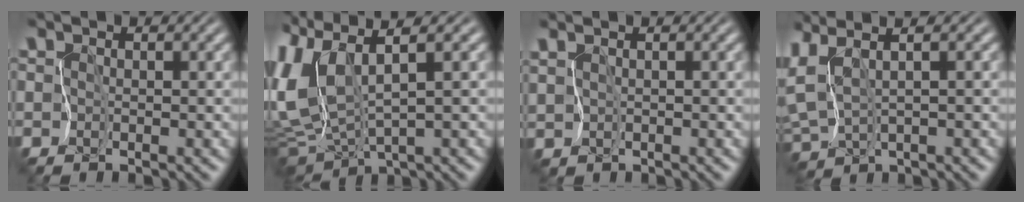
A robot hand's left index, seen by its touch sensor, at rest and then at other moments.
{"total": 6.7, "force": [1.7, 2.7, 5.9], "torque": [-0.153, 0.003, 0.040]}
{"total": 0.7, "force": [0.7, 0.1, -0.2], "torque": [0.001, 0.001, 0.015]}
{"total": 3.6, "force": [1.6, 0.9, 3.1], "torque": [-0.081, 0.007, 0.035]}